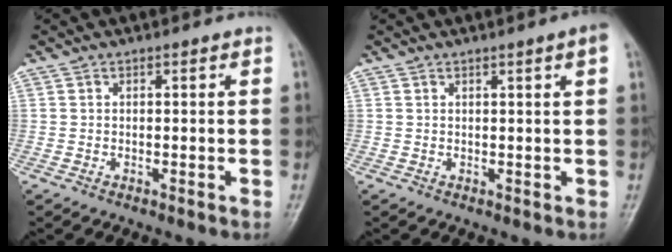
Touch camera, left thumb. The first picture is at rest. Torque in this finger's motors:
{"motor_torque": [0.23, 0.09, 0.00, 0.00, 0.05]}